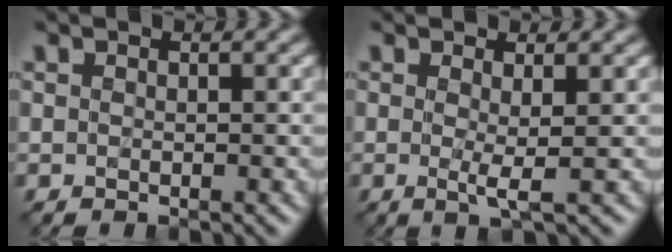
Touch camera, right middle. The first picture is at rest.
{"total": 1.3, "force": [-0.1, -0.4, 1.2], "torque": [-0.026, -0.003, -0.001]}